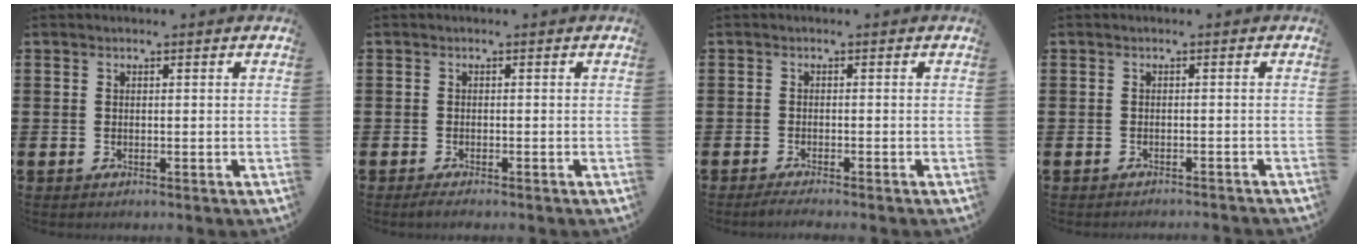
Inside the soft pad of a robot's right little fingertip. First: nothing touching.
{"total": 0.9, "force": [-0.6, 0.1, 0.6], "torque": [-0.012, -0.002, -0.012]}
{"total": 1.1, "force": [-0.9, 0.0, 0.6], "torque": [-0.010, -0.002, -0.018]}
{"total": 0.8, "force": [-0.8, -0.2, 0.0], "torque": [0.000, 0.000, -0.016]}